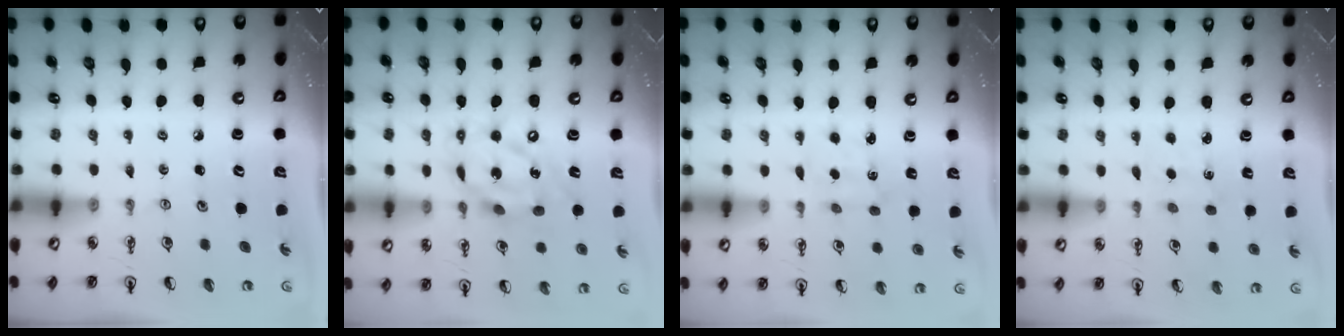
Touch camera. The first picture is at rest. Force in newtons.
{"total": 14.1, "press": 14.0, "slide": 1.7}
{"total": 2.6, "press": 2.5, "slide": 0.3}
{"total": 1.3, "press": 1.2, "slide": 0.3}